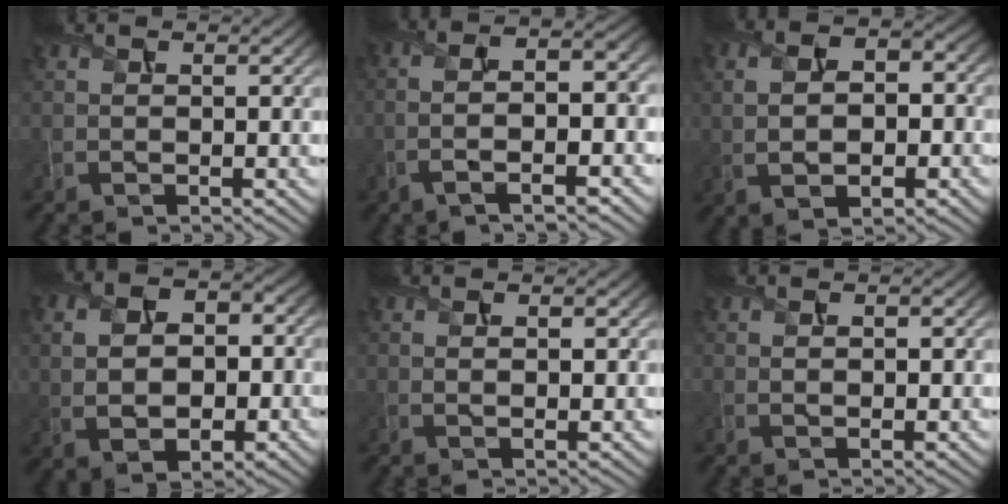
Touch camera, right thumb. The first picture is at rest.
{"total": 8.3, "force": [-2.8, 2.3, 7.4], "torque": [-0.123, 0.004, -0.049]}
{"total": 7.4, "force": [-0.6, 4.4, 5.9], "torque": [-0.102, 0.000, -0.013]}
{"total": 9.3, "force": [0.0, 6.6, 6.5], "torque": [-0.115, 0.000, -0.010]}
{"total": 1.8, "force": [0.5, 0.6, 1.6], "torque": [-0.032, -0.005, 0.012]}
{"total": 2.1, "force": [0.3, 1.0, 1.8], "torque": [-0.030, -0.006, 0.009]}